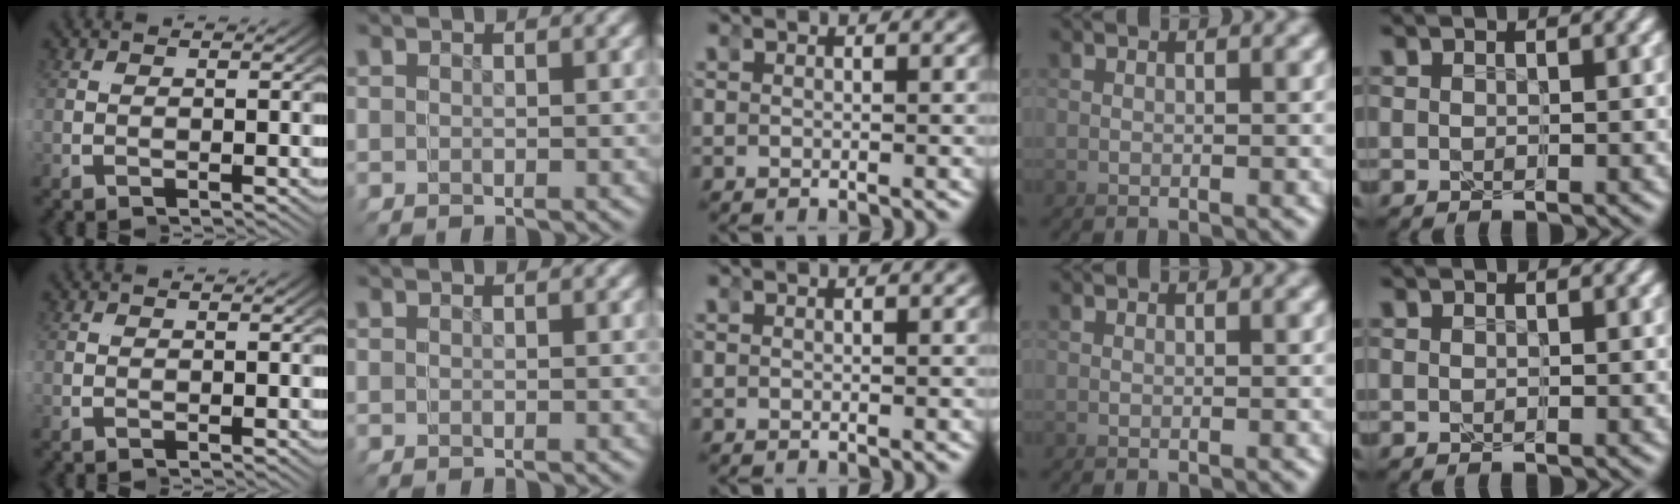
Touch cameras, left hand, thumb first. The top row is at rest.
{}